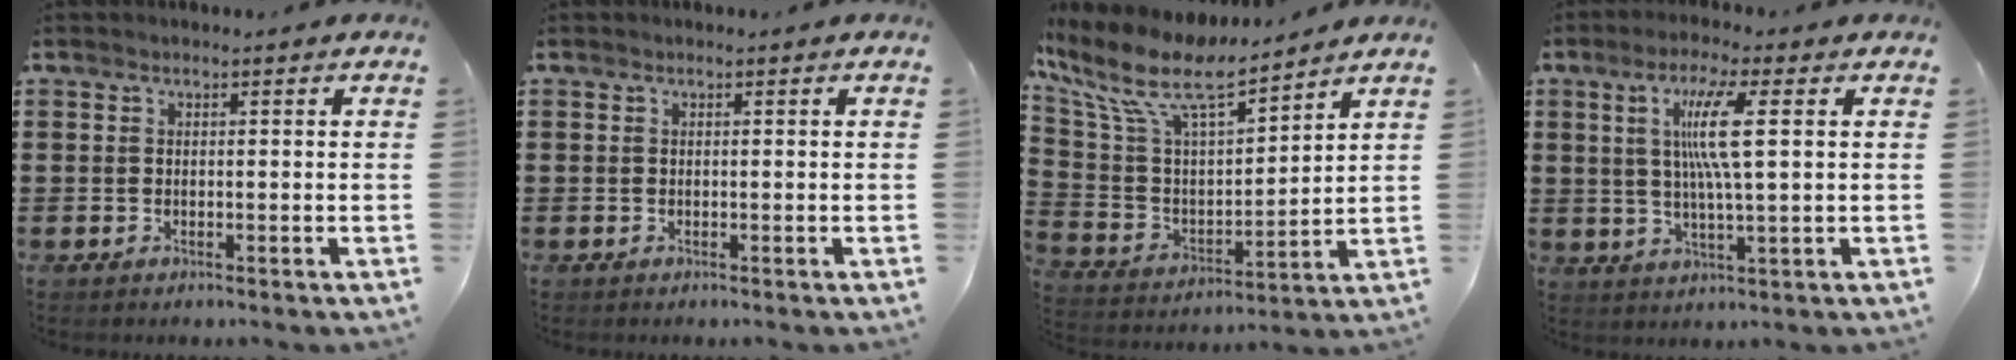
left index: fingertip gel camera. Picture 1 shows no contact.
{"total": 0.0}
{"total": 10.9, "force": [7.9, 3.2, 6.8], "torque": [-0.170, -0.040, 0.133]}
{"total": 7.8, "force": [2.0, 0.8, 7.5], "torque": [-0.156, -0.002, 0.026]}